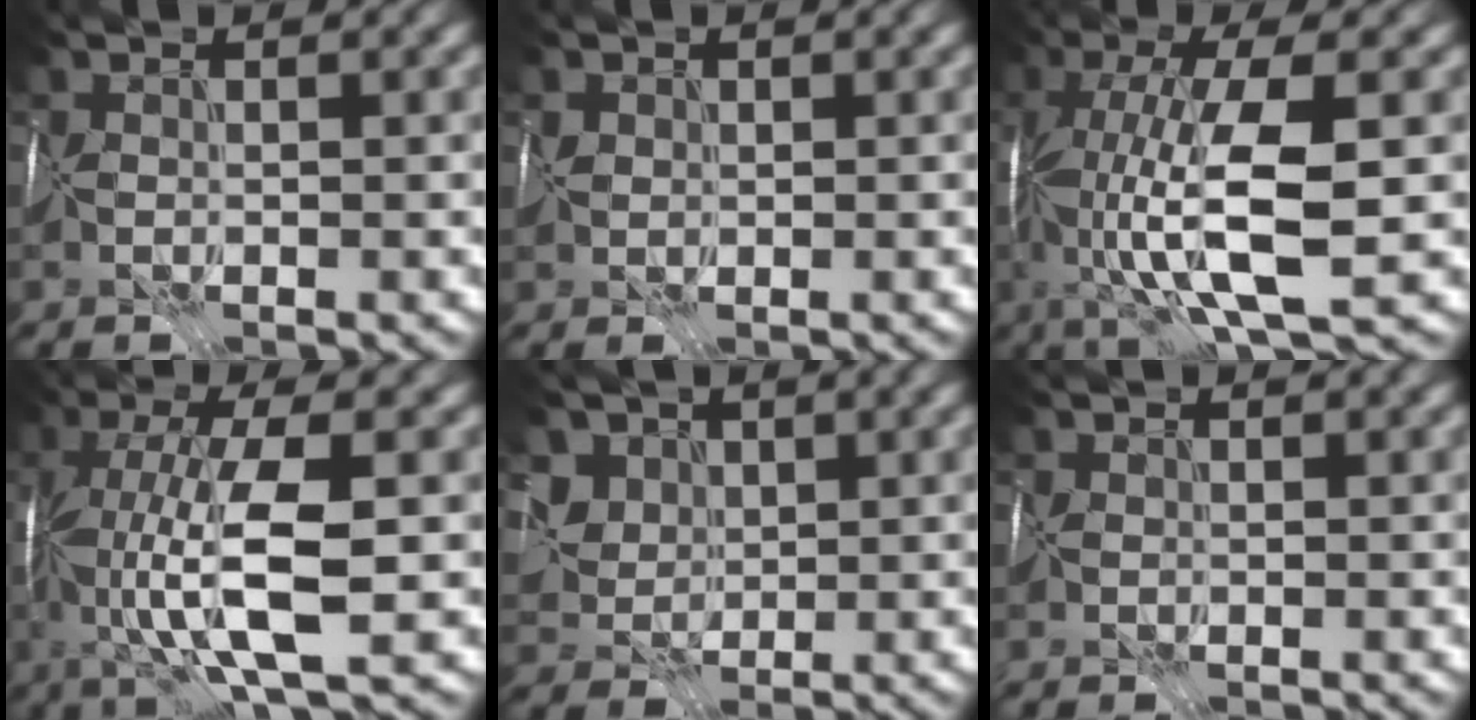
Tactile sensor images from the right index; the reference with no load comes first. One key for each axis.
{"total": 0.7, "fx": 0.3, "fy": 0.5, "fz": -0.3, "tx": 0.013, "ty": -0.002, "tz": 0.005}
{"total": 9.7, "fx": -1.7, "fy": 2.3, "fz": 9.3, "tx": -0.166, "ty": -0.007, "tz": -0.030}
{"total": 8.4, "fx": -1.6, "fy": 1.8, "fz": 8.1, "tx": -0.148, "ty": -0.002, "tz": -0.030}
{"total": 4.3, "fx": 1.9, "fy": 3.6, "fz": 1.4, "tx": -0.025, "ty": 0.003, "tz": 0.029}
{"total": 1.3, "fx": -0.6, "fy": 1.1, "fz": 0.4, "tx": -0.003, "ty": -0.007, "tz": -0.012}